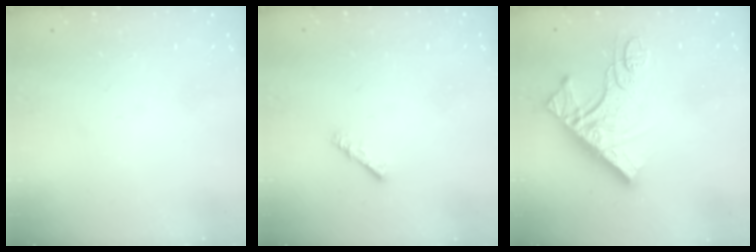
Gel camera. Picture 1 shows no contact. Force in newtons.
{"total": 2.4, "press": 2.4, "slide": 0.3}
{"total": 14.8, "press": 14.7, "slide": 1.5}